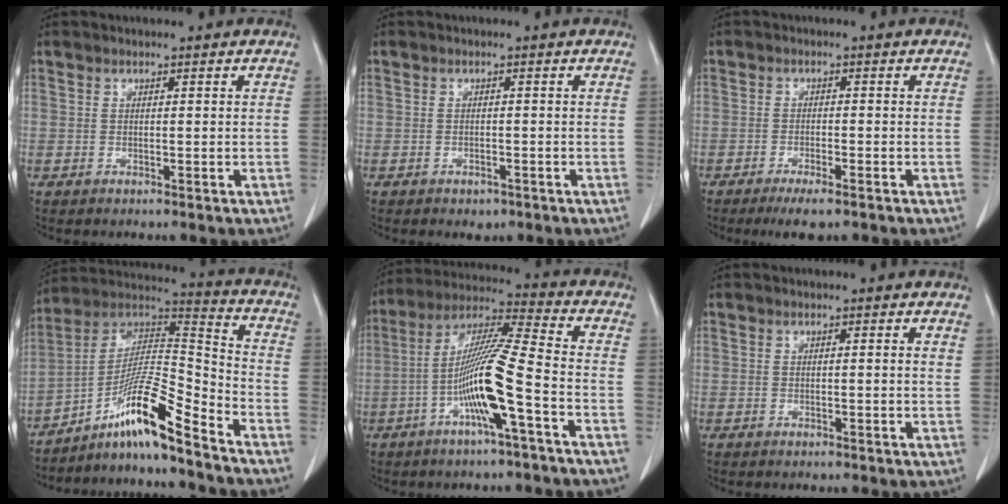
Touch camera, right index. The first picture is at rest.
{"total": 1.6, "force": [-0.9, 1.1, 0.7], "torque": [-0.012, 0.002, -0.003]}
{"total": 4.2, "force": [-2.9, 0.8, 2.9], "torque": [-0.050, -0.007, -0.041]}
{"total": 13.1, "force": [-9.1, 0.0, 9.4], "torque": [-0.175, 0.018, -0.161]}
{"total": 12.5, "force": [-4.1, -0.2, 11.8], "torque": [-0.230, 0.009, -0.083]}
{"total": 0.7, "force": [0.3, -0.1, 0.6], "torque": [-0.009, 0.001, 0.003]}